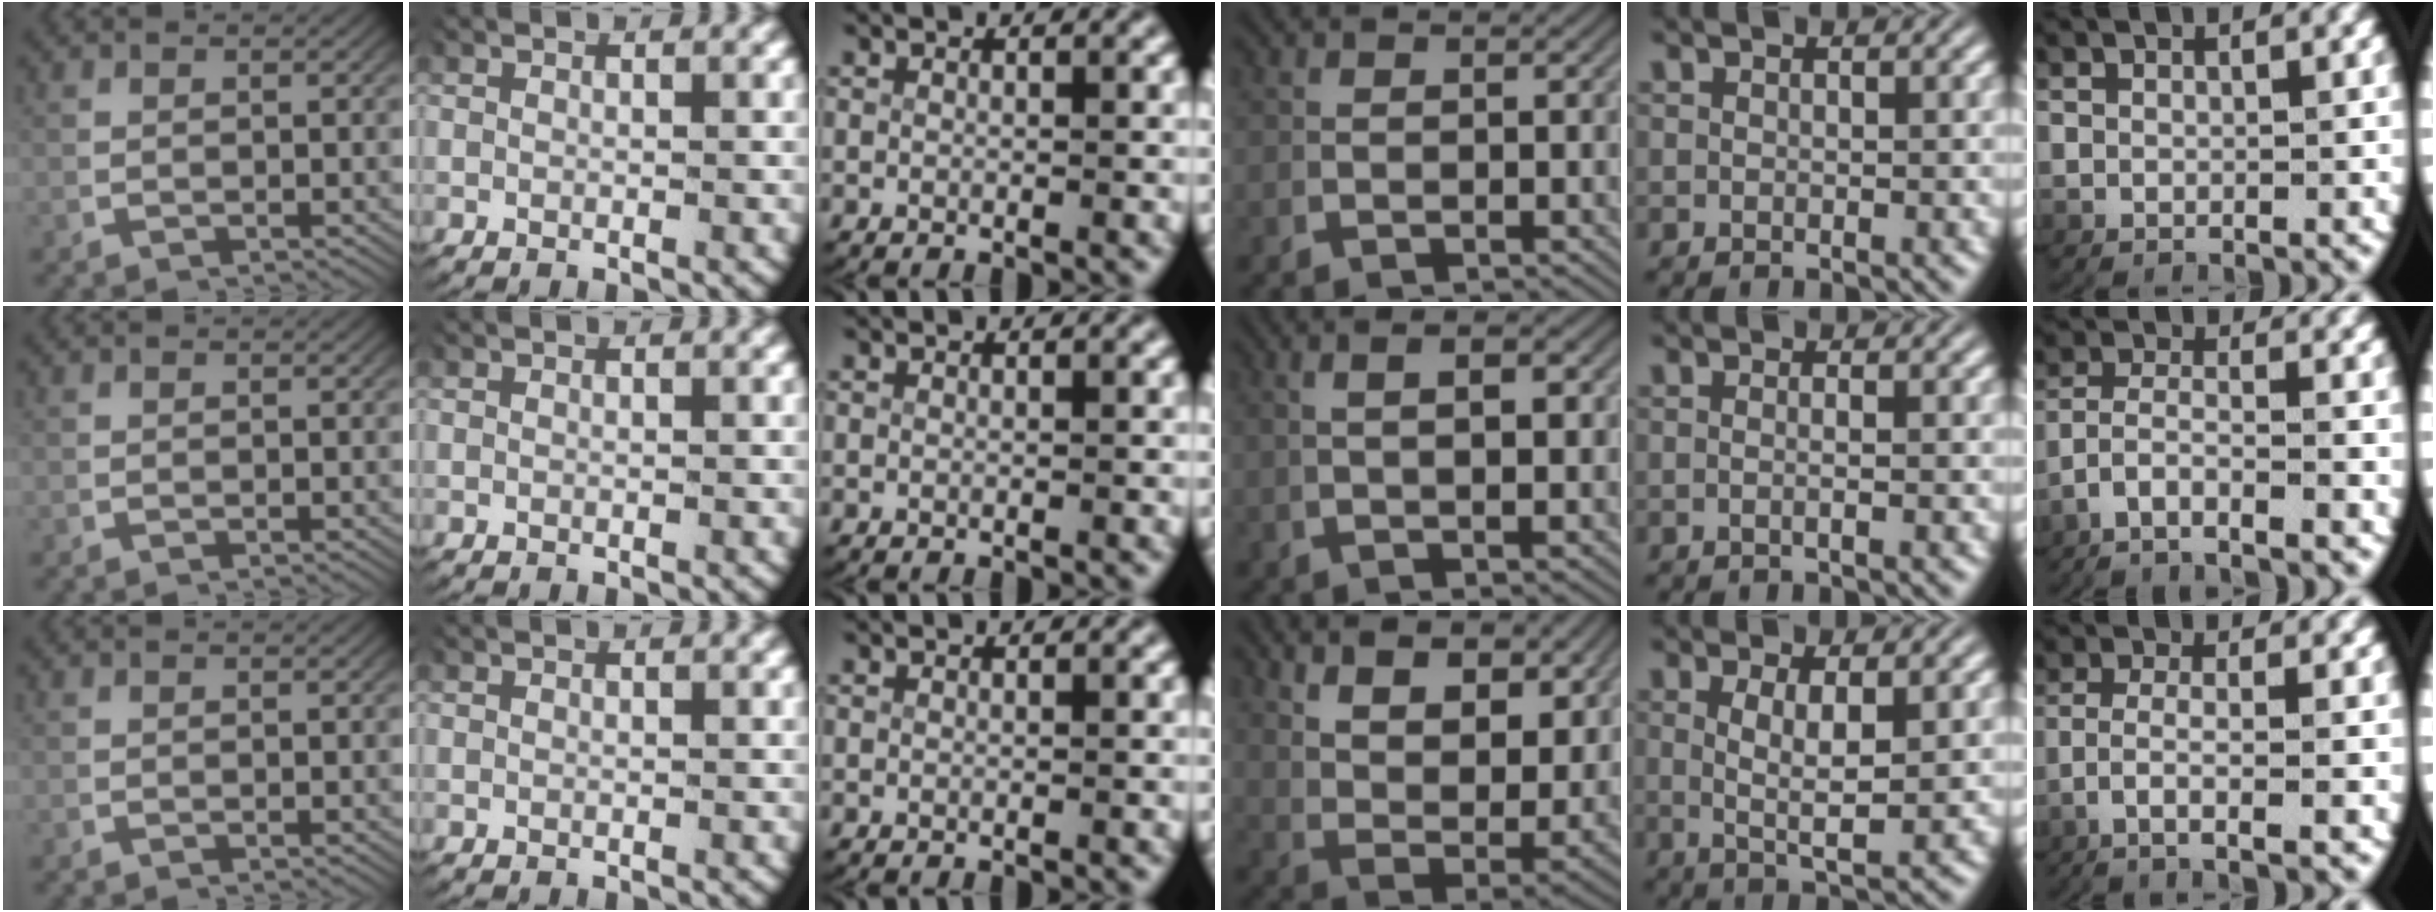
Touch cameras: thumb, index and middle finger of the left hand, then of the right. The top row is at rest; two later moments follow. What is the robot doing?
{"motion": "lift_and_place", "object": "towel"}